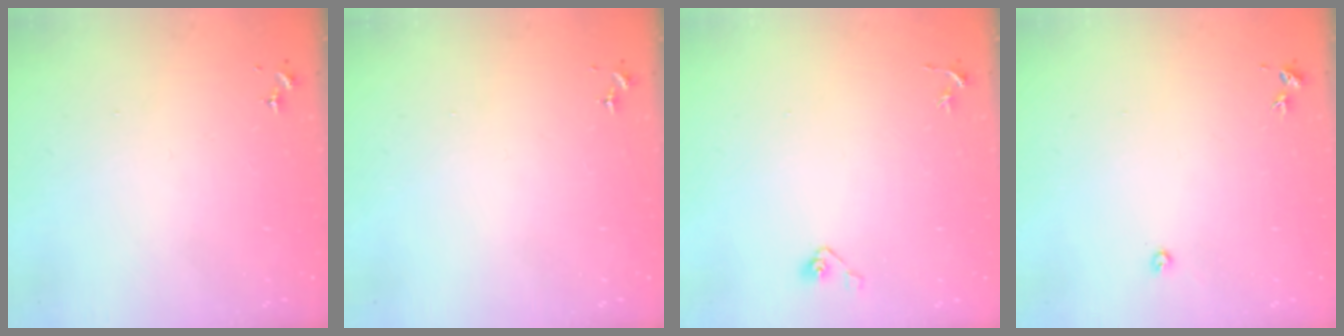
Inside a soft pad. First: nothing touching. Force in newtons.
{"total": 0.0}
{"total": 4.1, "press": 3.9, "slide": 1.2}
{"total": 2.2, "press": 2.2, "slide": 0.3}